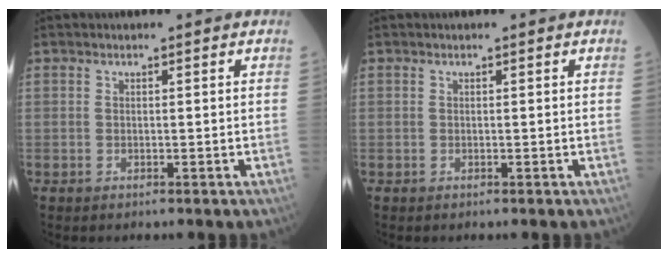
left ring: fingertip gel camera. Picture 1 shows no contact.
{"total": 0.0}